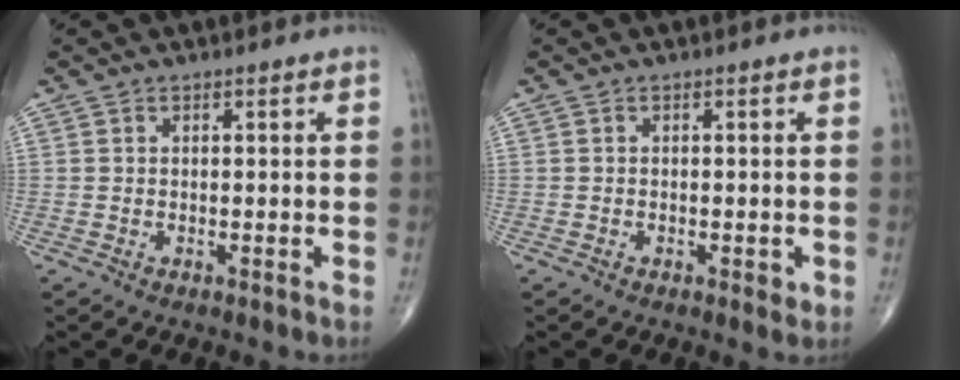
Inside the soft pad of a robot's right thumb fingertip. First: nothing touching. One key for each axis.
{"total": 1.5, "fx": -0.4, "fy": 0.7, "fz": 1.2, "tx": -0.016, "ty": -0.002, "tz": -0.006}